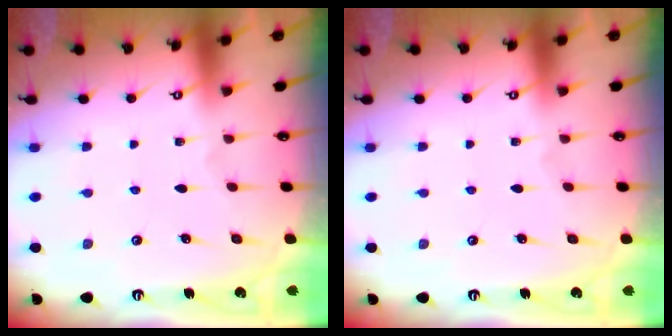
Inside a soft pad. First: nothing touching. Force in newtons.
{"total": 0.0}